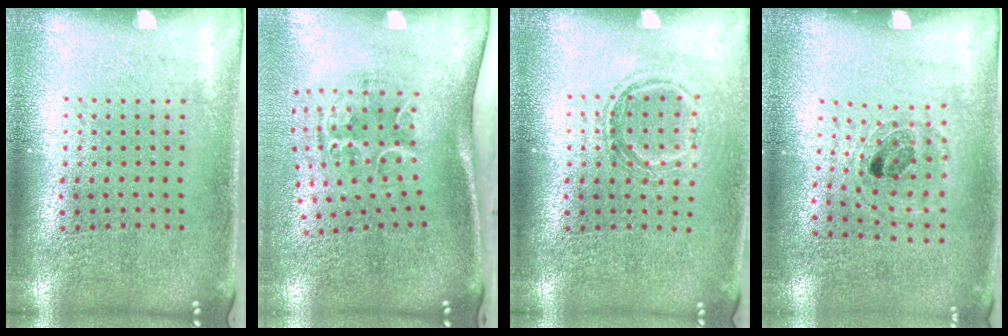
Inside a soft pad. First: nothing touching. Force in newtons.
{"total": 1.7, "press": 1.3, "slide": 1.1}
{"total": 1.1, "press": 1.0, "slide": 0.6}
{"total": 0.8, "press": 0.8, "slide": 0.3}